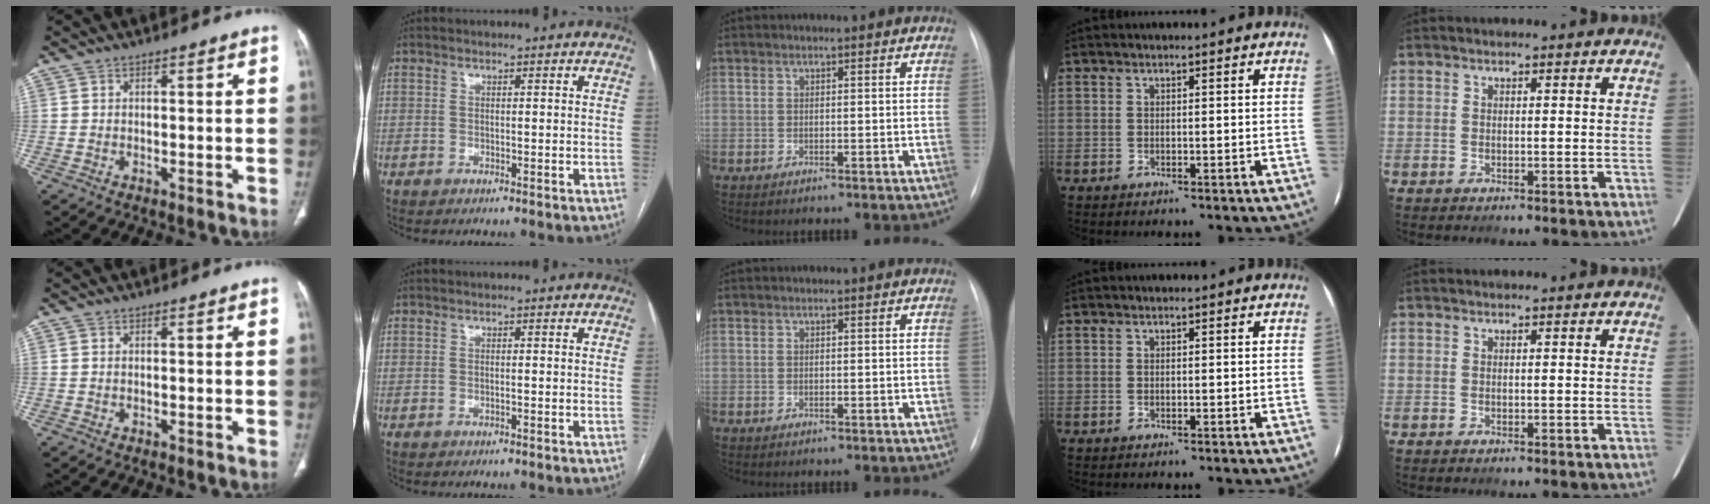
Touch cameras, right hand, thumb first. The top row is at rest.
{}